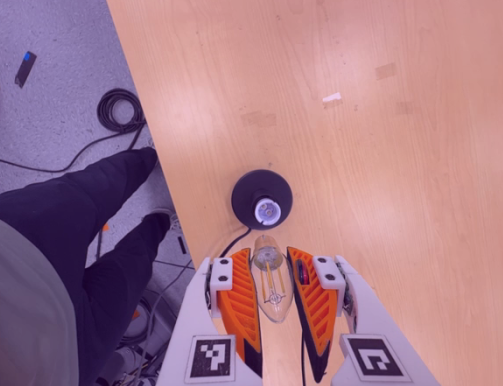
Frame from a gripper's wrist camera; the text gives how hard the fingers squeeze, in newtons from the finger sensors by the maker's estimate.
{"total": 19.7, "left": 21.1, "right": 18.4}